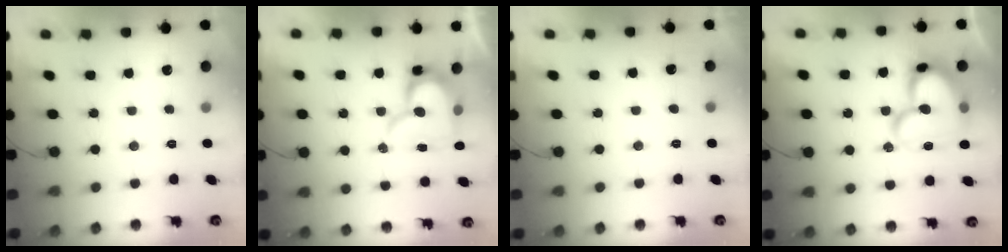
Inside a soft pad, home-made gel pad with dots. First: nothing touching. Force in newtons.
{"total": 14.0, "press": 13.9, "slide": 1.5}
{"total": 3.4, "press": 3.3, "slide": 0.3}
{"total": 21.3, "press": 21.1, "slide": 2.6}